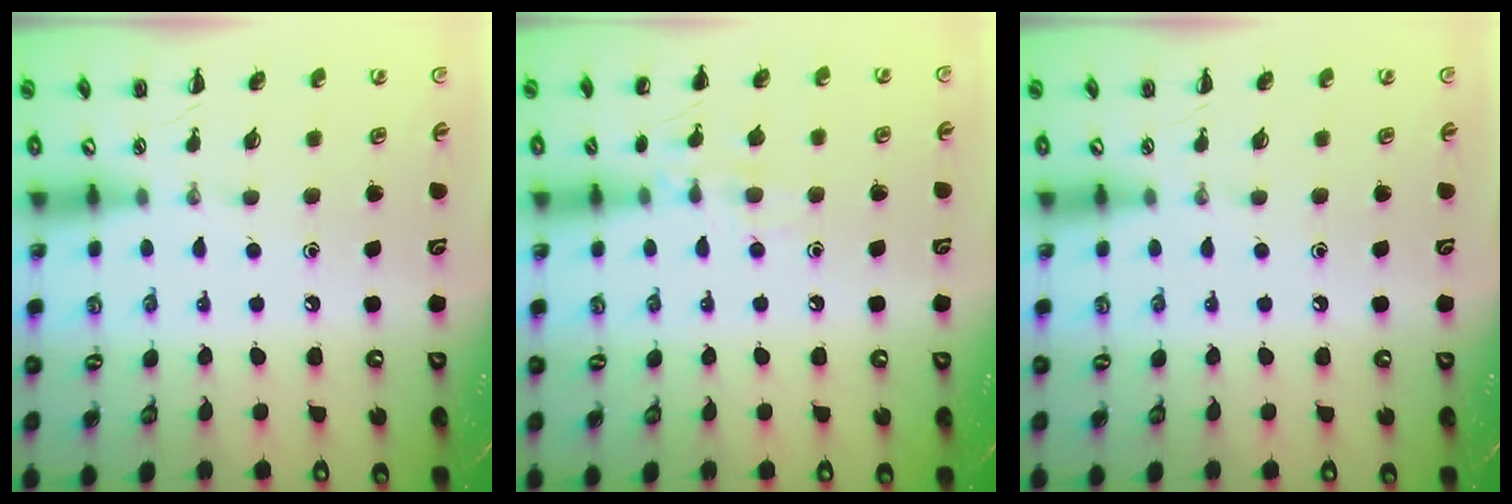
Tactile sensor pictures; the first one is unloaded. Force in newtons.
{"total": 8.0, "press": 7.8, "slide": 1.7}
{"total": 0.0}